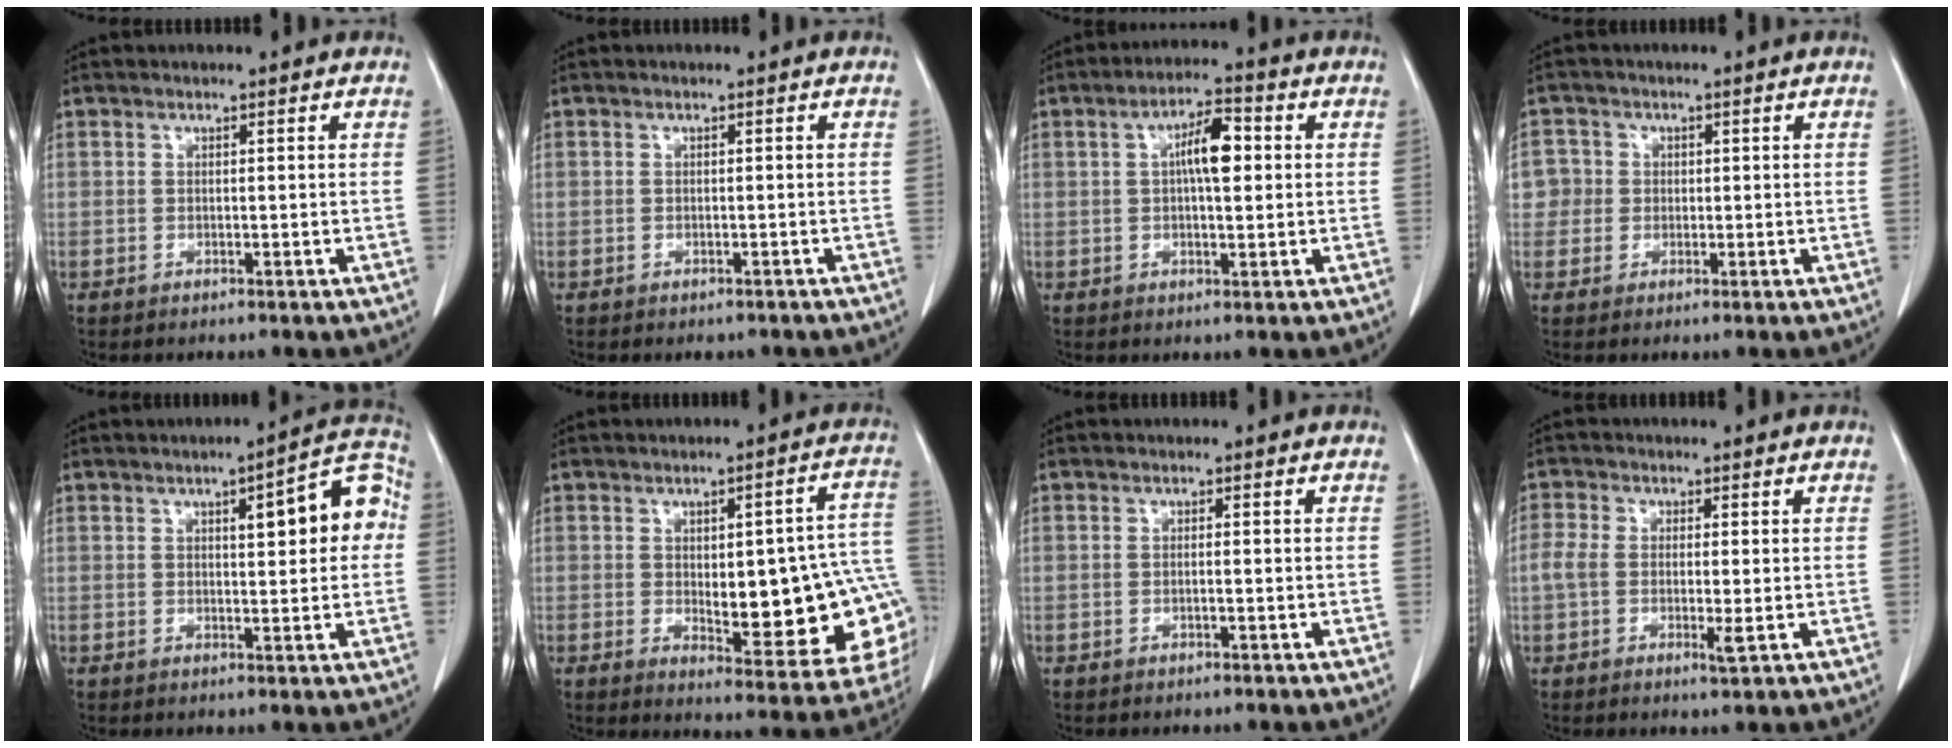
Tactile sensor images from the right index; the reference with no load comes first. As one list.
[{"total": 1.9, "force": [-1.4, 1.2, 0.2], "torque": [-0.005, 0.002, -0.018]}, {"total": 6.5, "force": [1.1, 1.9, 6.1], "torque": [-0.109, 0.014, 0.017]}, {"total": 3.7, "force": [0.2, 3.7, 0.0], "torque": [0.016, 0.013, 0.003]}, {"total": 9.4, "force": [1.8, 2.5, 8.9], "torque": [-0.109, 0.027, 0.019]}, {"total": 19.1, "force": [-1.7, 5.7, 18.1], "torque": [-0.160, 0.023, 0.003]}, {"total": 0.5, "force": [-0.2, -0.1, 0.5], "torque": [-0.009, 0.001, -0.003]}, {"total": 4.3, "force": [-0.7, 1.5, 3.9], "torque": [-0.086, -0.004, -0.014]}]